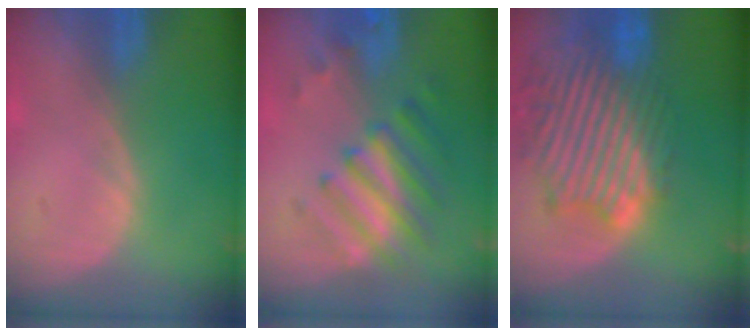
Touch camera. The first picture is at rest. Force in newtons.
{"total": 7.7, "press": 7.1, "slide": 3.1}
{"total": 13.5, "press": 11.8, "slide": 6.5}